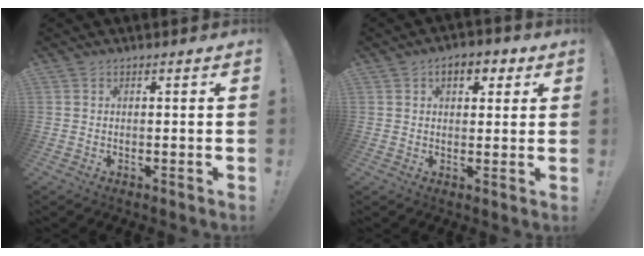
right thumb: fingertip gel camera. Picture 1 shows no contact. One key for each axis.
{"total": 5.8, "fx": 2.3, "fy": 3.5, "fz": 4.0, "tx": -0.051, "ty": 0.001, "tz": 0.037}